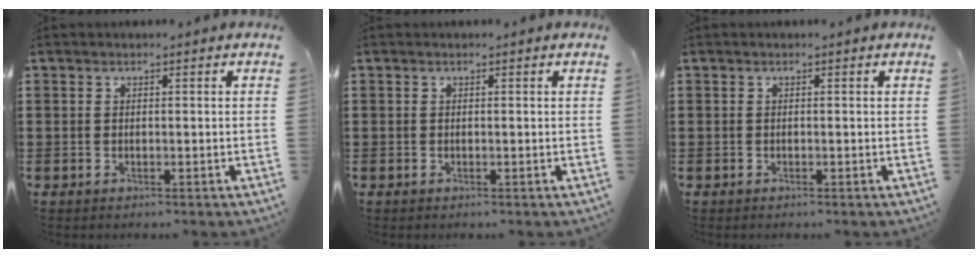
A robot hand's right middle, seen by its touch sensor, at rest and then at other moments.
{"total": 0.0}
{"total": 0.0}